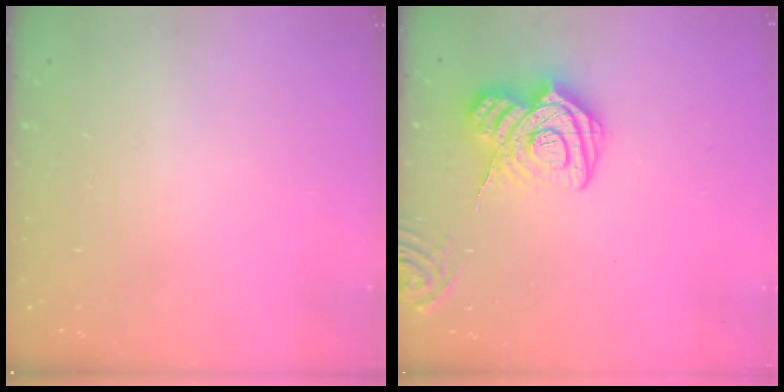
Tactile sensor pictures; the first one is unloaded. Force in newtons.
{"total": 16.0, "press": 15.9, "slide": 1.7}